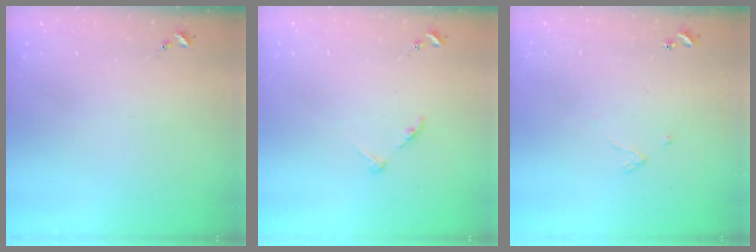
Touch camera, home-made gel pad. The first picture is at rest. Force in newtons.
{"total": 5.2, "press": 5.2, "slide": 0.6}
{"total": 2.4, "press": 2.4, "slide": 0.2}